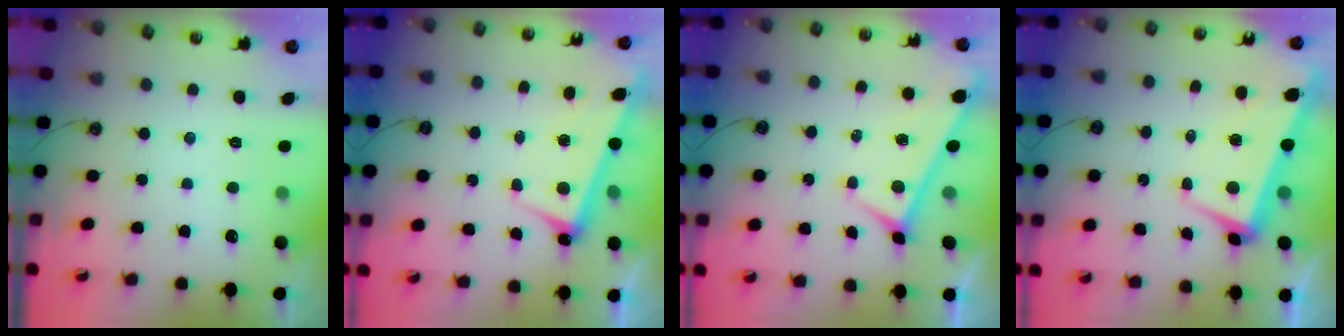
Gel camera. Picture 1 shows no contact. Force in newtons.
{"total": 3.4, "press": 3.2, "slide": 0.9}
{"total": 0.0}
{"total": 2.2, "press": 0.3, "slide": 2.1}